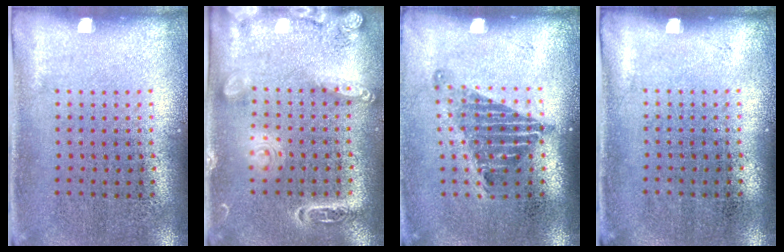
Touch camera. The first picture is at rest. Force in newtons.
{"total": 1.9, "press": 1.8, "slide": 0.4}
{"total": 1.3, "press": 1.0, "slide": 0.8}
{"total": 0.0}